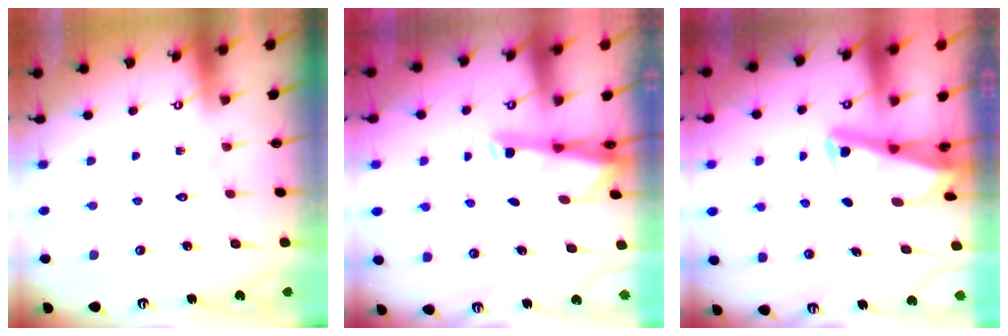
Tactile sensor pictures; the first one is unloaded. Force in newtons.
{"total": 2.9, "press": 2.8, "slide": 0.7}
{"total": 3.8, "press": 3.7, "slide": 1.0}